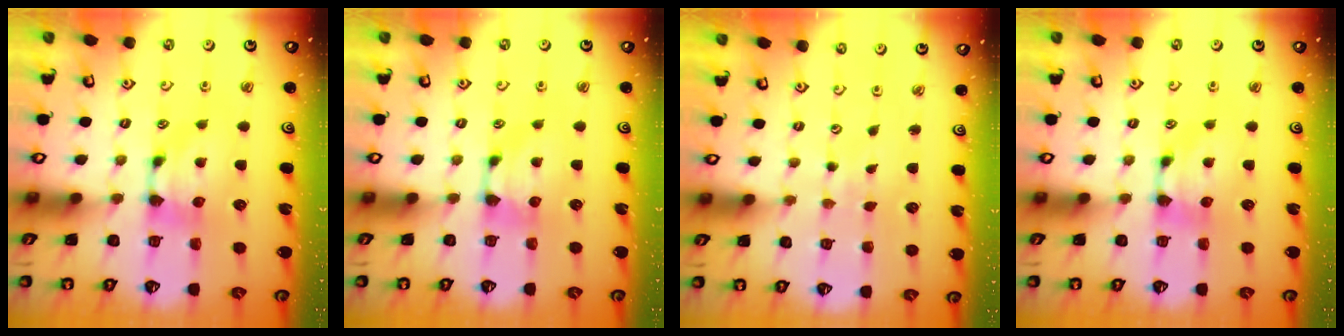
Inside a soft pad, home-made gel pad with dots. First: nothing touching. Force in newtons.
{"total": 0.5, "press": 0.2, "slide": 0.5}
{"total": 5.3, "press": 5.3, "slide": 0.3}
{"total": 0.0}